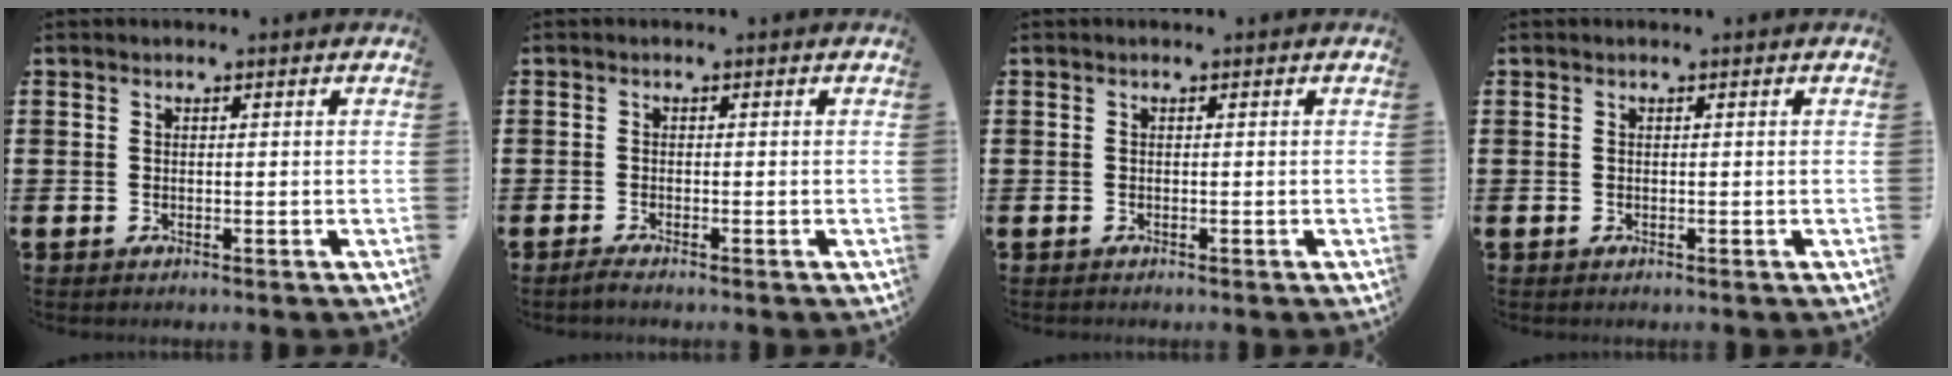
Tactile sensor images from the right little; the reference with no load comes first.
{"total": 0.9, "force": [-0.6, 0.0, 0.7], "torque": [-0.011, -0.003, -0.011]}
{"total": 0.0}
{"total": 0.0}